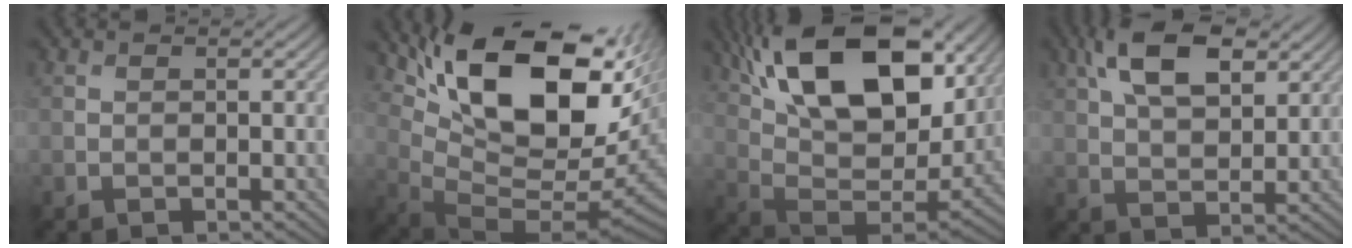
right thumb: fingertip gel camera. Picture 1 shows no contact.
{"total": 18.0, "force": [7.9, 7.9, 14.1], "torque": [-0.261, 0.011, 0.148]}
{"total": 20.8, "force": [10.1, 10.1, 15.0], "torque": [-0.278, 0.037, 0.160]}
{"total": 10.2, "force": [4.8, 4.9, 7.5], "torque": [-0.156, 0.016, 0.090]}